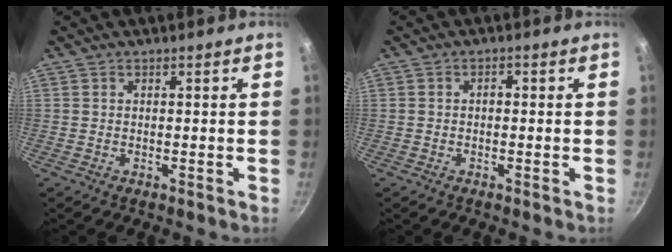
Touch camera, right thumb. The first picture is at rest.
{"total": 1.1, "force": [-0.3, 0.8, 0.8], "torque": [-0.012, 0.008, -0.005]}